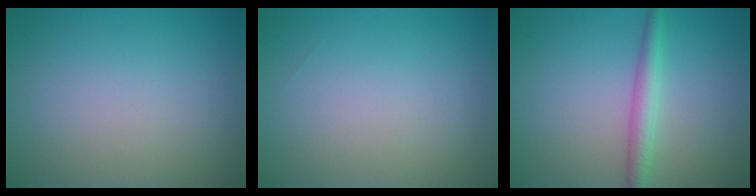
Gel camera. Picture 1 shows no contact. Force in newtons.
{"total": 0.0}
{"total": 2.3, "press": 2.3, "slide": 0.1}